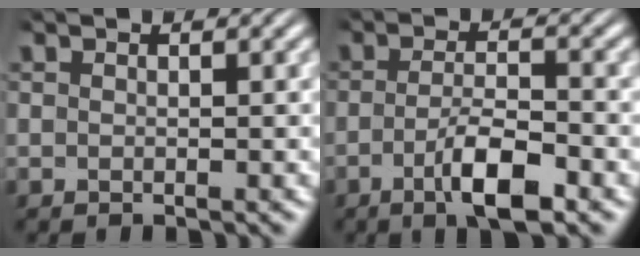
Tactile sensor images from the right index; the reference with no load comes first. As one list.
[{"total": 5.0, "force": [-2.1, 1.3, 4.4], "torque": [-0.070, -0.012, -0.032]}]